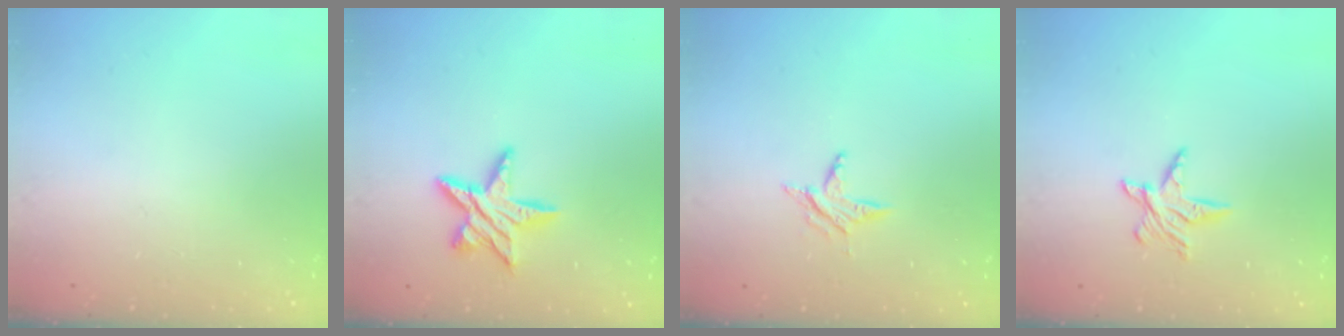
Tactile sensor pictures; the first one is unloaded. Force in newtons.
{"total": 10.4, "press": 10.4, "slide": 0.5}
{"total": 4.9, "press": 4.9, "slide": 0.5}
{"total": 5.6, "press": 5.6, "slide": 0.4}